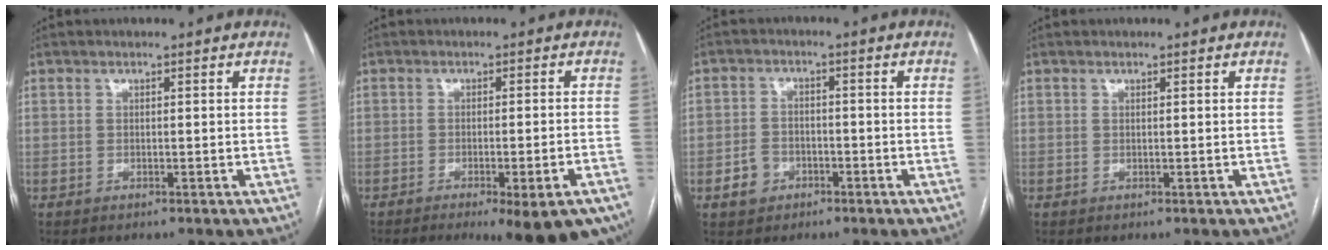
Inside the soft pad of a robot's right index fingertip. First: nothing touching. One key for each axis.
{"total": 12.2, "fx": -8.5, "fy": 1.8, "fz": 8.7, "tx": -0.067, "ty": -0.008, "tz": -0.110}
{"total": 4.1, "fx": -1.9, "fy": 3.4, "fz": 1.4, "tx": -0.024, "ty": 0.010, "tz": -0.029}
{"total": 0.0}